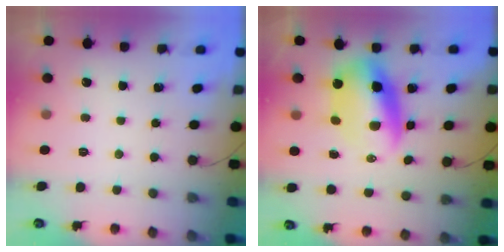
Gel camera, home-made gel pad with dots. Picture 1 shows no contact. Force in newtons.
{"total": 12.2, "press": 11.7, "slide": 3.4}